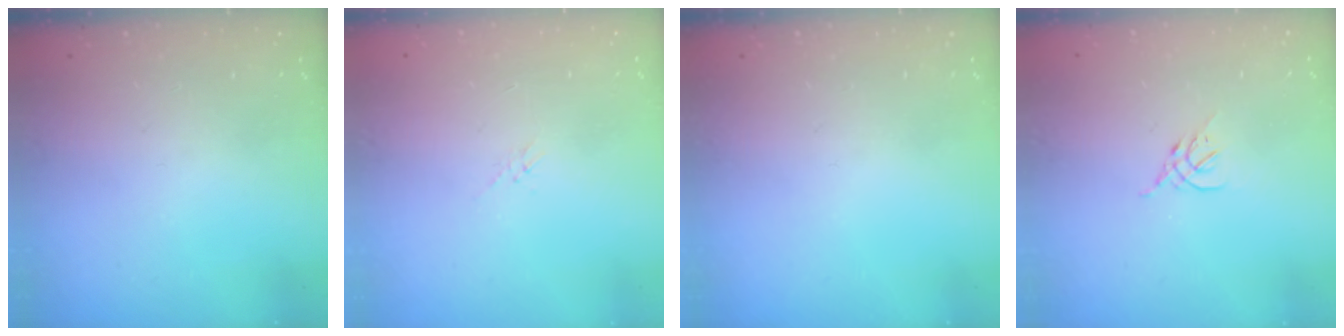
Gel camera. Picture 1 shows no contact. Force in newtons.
{"total": 0.5, "press": 0.5, "slide": 0.2}
{"total": 0.0}
{"total": 2.6, "press": 2.5, "slide": 0.8}